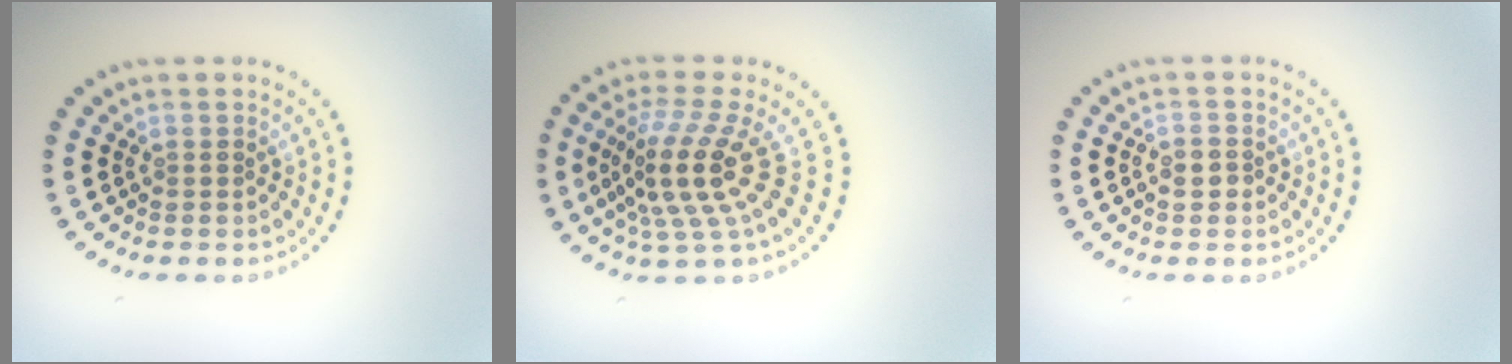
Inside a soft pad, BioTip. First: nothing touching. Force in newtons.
{"total": 5.2, "press": 3.7, "slide": 3.7}
{"total": 1.0, "press": 1.0, "slide": 0.2}